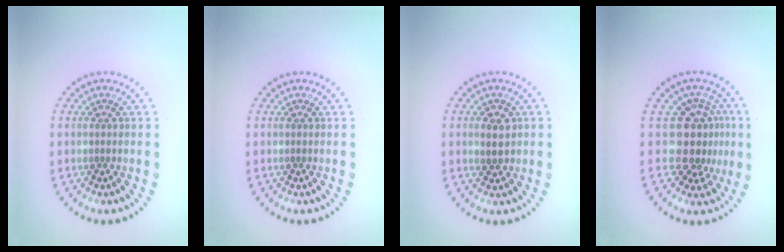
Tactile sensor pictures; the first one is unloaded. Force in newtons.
{"total": 0.0}
{"total": 2.0, "press": 1.9, "slide": 0.5}
{"total": 4.0, "press": 3.0, "slide": 2.7}